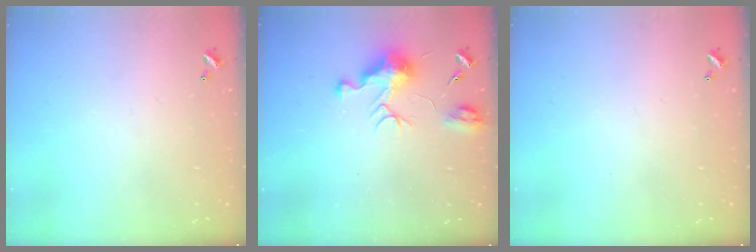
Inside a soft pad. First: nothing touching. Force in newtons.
{"total": 10.0, "press": 10.0, "slide": 0.6}
{"total": 0.0}